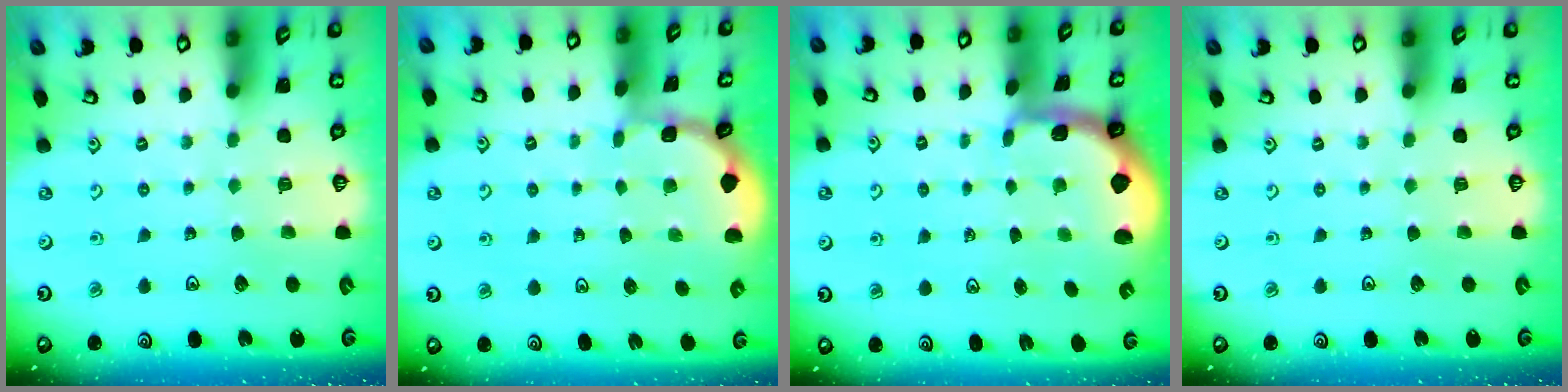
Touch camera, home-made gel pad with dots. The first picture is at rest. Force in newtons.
{"total": 1.1, "press": 1.1, "slide": 0.1}
{"total": 1.1, "press": 1.0, "slide": 0.4}
{"total": 0.0}